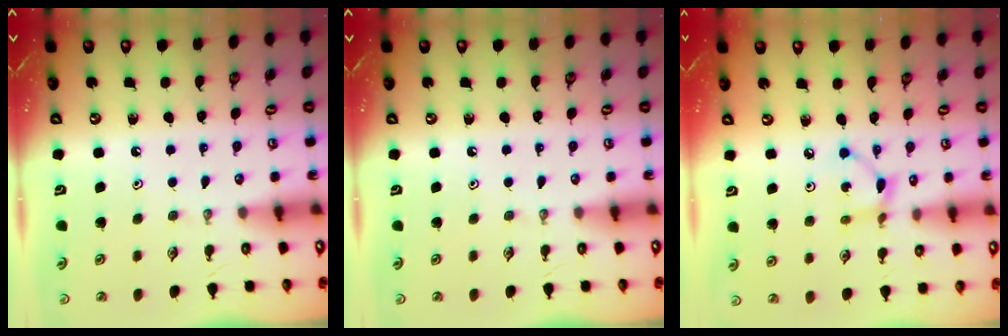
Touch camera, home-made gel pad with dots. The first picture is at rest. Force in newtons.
{"total": 0.0}
{"total": 3.4, "press": 3.4, "slide": 0.2}